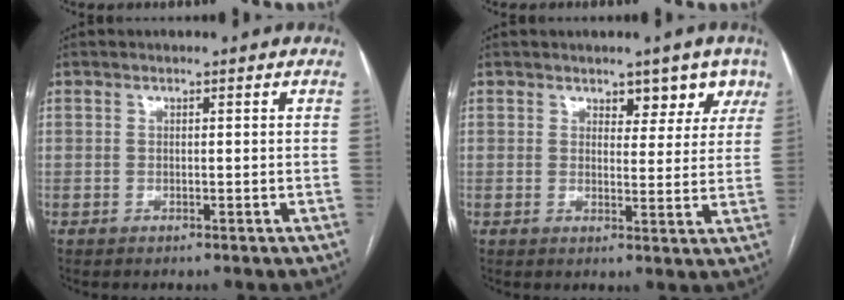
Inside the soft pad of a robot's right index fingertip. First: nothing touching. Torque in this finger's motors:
{"motor_torque": [0.31, 0.30, 0.03, 0.01]}